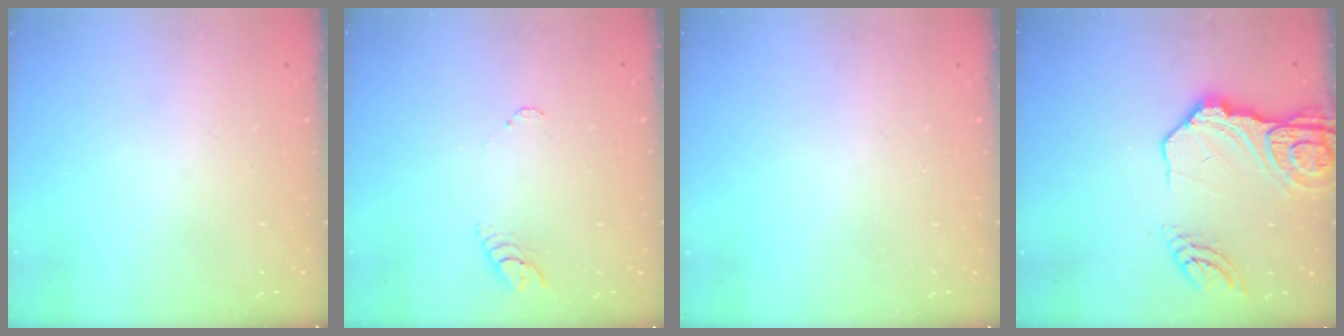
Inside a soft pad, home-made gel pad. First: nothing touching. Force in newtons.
{"total": 3.2, "press": 3.2, "slide": 0.4}
{"total": 2.5, "press": 2.5, "slide": 0.3}
{"total": 15.9, "press": 15.7, "slide": 1.8}